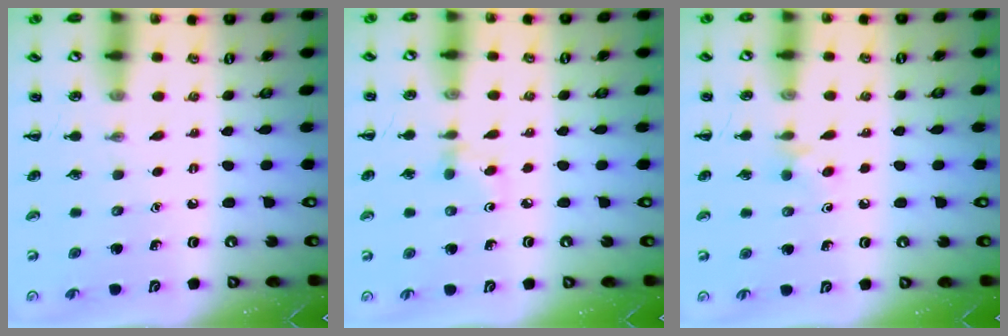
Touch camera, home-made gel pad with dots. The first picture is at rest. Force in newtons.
{"total": 3.4, "press": 3.1, "slide": 1.4}
{"total": 3.9, "press": 3.6, "slide": 1.5}